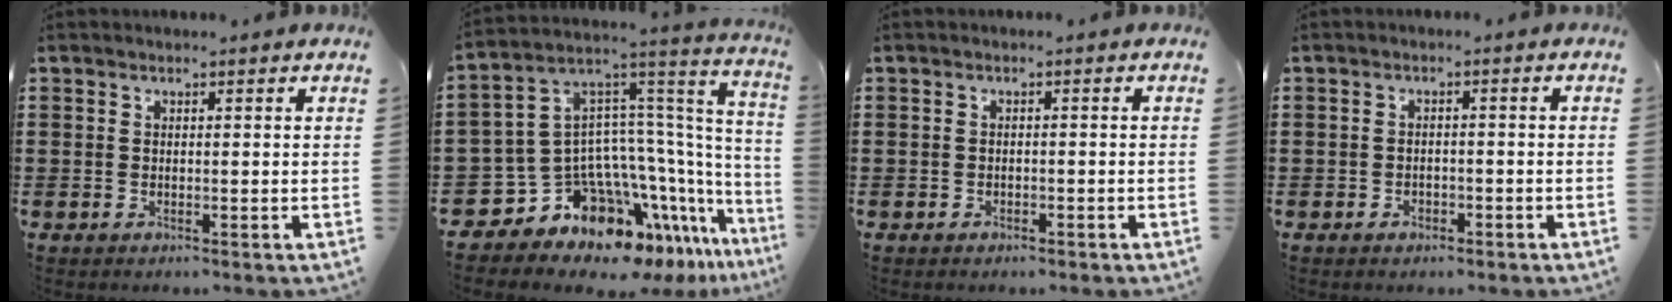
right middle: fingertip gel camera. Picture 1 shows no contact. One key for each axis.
{"total": 11.0, "fx": -7.6, "fy": 6.7, "fz": 4.5, "tx": -0.139, "ty": -0.035, "tz": -0.134}
{"total": 0.8, "fx": -0.7, "fy": 0.4, "fz": 0.1, "tx": -0.006, "ty": -0.001, "tz": -0.015}
{"total": 1.3, "fx": -1.0, "fy": 0.8, "fz": 0.3, "tx": -0.011, "ty": -0.001, "tz": -0.023}